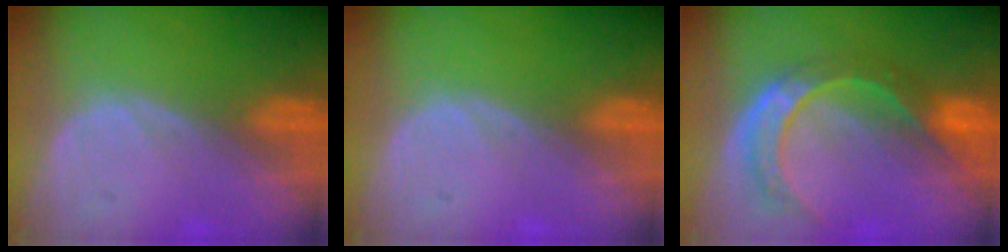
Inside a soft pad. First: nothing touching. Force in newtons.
{"total": 0.0}
{"total": 8.8, "press": 7.4, "slide": 4.8}